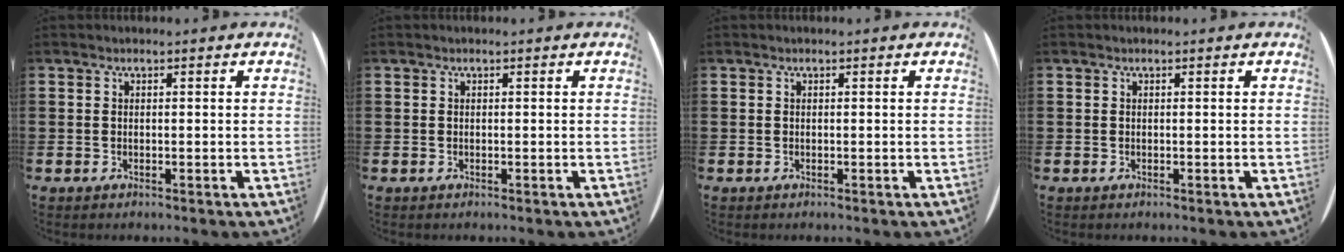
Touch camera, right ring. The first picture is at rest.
{"total": 0.0}
{"total": 0.0}
{"total": 0.0}